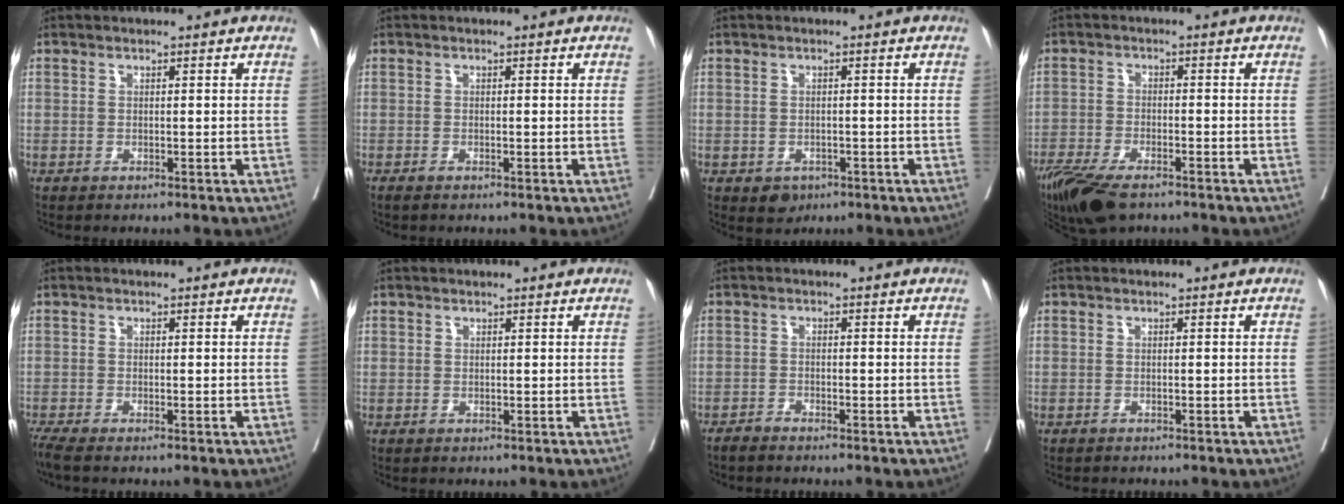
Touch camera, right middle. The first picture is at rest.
{"total": 1.1, "force": [-0.9, 0.1, 0.6], "torque": [-0.014, -0.004, -0.016]}
{"total": 2.7, "force": [-1.5, 2.0, 1.0], "torque": [-0.008, 0.002, -0.015]}
{"total": 10.1, "force": [-7.6, 3.1, 5.9], "torque": [-0.102, -0.019, -0.130]}
{"total": 1.9, "force": [-1.7, -0.2, 0.9], "torque": [-0.025, -0.009, -0.038]}
{"total": 0.7, "force": [0.3, 0.6, 0.0], "torque": [0.008, 0.002, 0.004]}
{"total": 1.5, "force": [-1.4, 0.0, 0.5], "torque": [-0.012, -0.002, -0.029]}
{"total": 1.3, "force": [-1.2, 0.2, 0.4], "torque": [-0.015, -0.005, -0.016]}